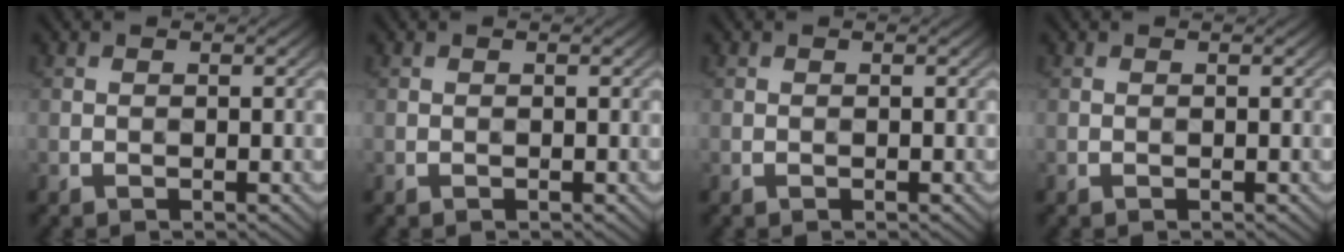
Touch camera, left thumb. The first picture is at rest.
{"total": 0.0}
{"total": 0.0}
{"total": 0.0}